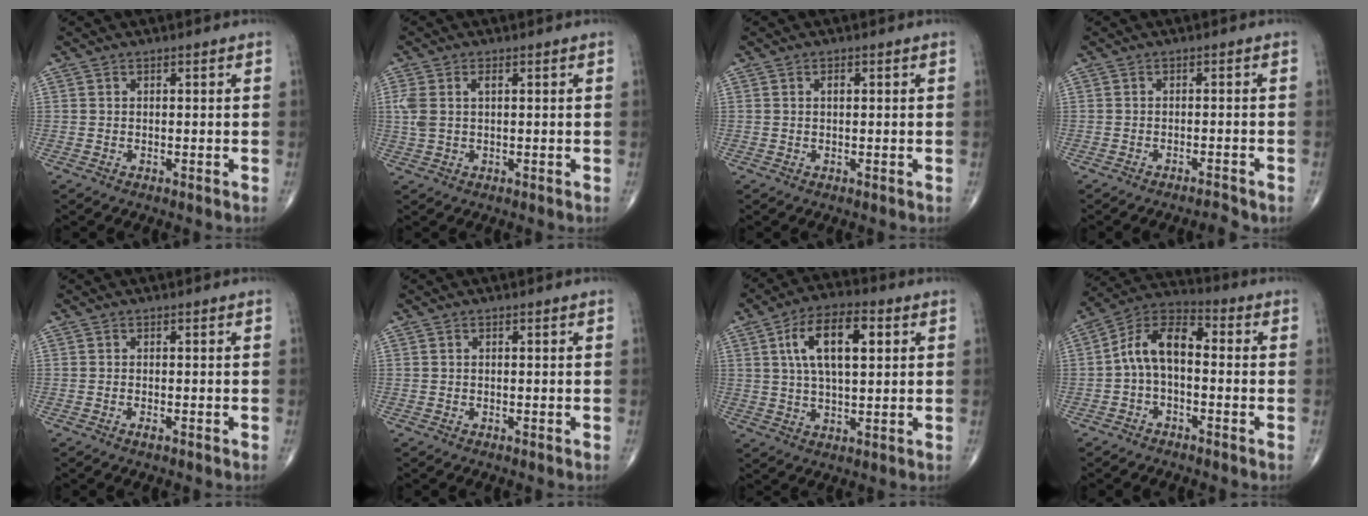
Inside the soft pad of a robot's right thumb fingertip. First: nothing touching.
{"total": 4.3, "force": [0.9, 2.2, 3.6], "torque": [-0.105, 0.018, 0.022]}
{"total": 1.0, "force": [0.2, 0.5, 0.9], "torque": [-0.015, 0.002, 0.003]}
{"total": 1.9, "force": [-1.8, 0.0, 0.7], "torque": [-0.021, 0.014, -0.025]}
{"total": 0.9, "force": [-0.5, 0.2, 0.6], "torque": [-0.013, 0.000, -0.010]}
{"total": 0.0}
{"total": 12.7, "force": [3.6, 5.8, 10.7], "torque": [-0.181, 0.006, 0.060]}
{"total": 9.9, "force": [-0.5, 5.6, 8.2], "torque": [-0.140, 0.040, -0.025]}